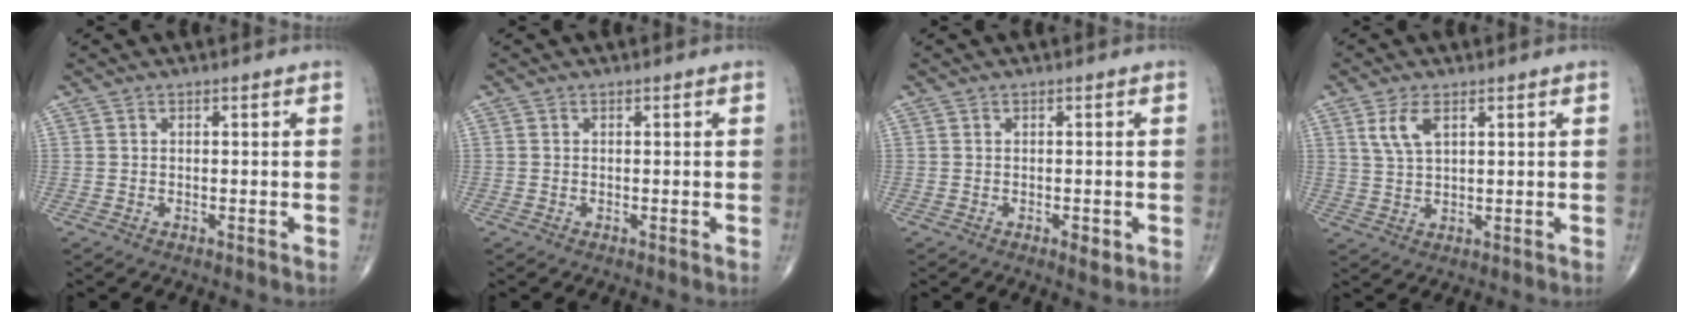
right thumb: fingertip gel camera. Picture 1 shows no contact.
{"total": 0.0}
{"total": 1.8, "force": [-0.6, 0.9, 1.5], "torque": [-0.021, -0.003, -0.007]}
{"total": 5.1, "force": [2.3, 2.3, 3.8], "torque": [-0.077, -0.005, 0.053]}